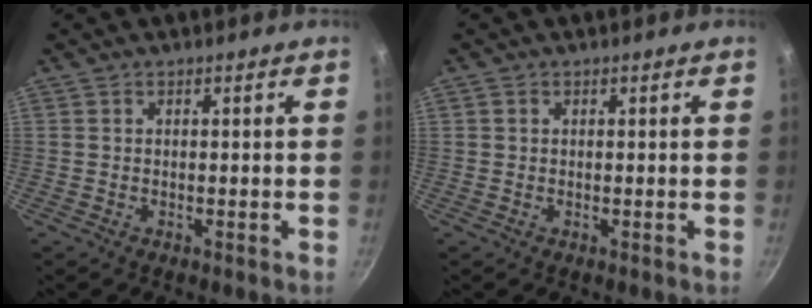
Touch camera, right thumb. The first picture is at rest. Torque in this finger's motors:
{"motor_torque": [0.02, -0.24, -0.33, -0.02, -0.03]}